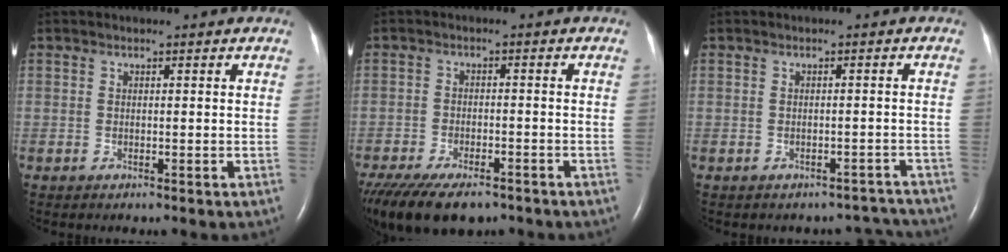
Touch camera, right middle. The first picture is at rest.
{"total": 14.8, "force": [-10.7, 6.0, 8.3], "torque": [-0.194, -0.031, -0.164]}
{"total": 4.7, "force": [-4.3, 1.9, -0.7], "torque": [0.023, 0.023, -0.040]}